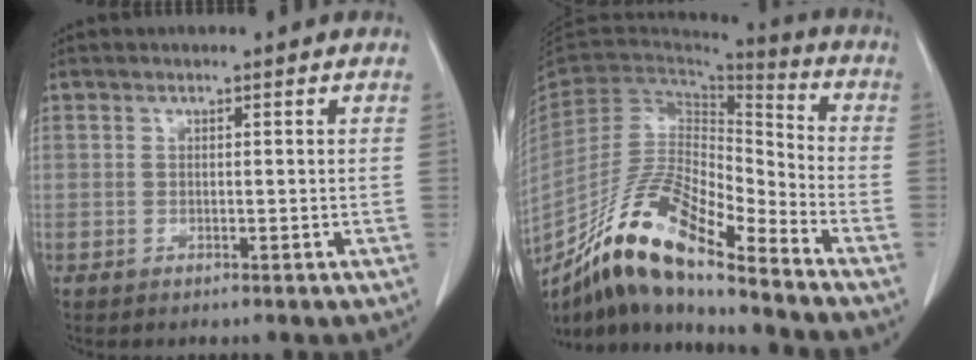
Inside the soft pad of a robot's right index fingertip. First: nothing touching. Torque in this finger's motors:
{"motor_torque": [-0.02, -0.07, -0.09, -0.10]}